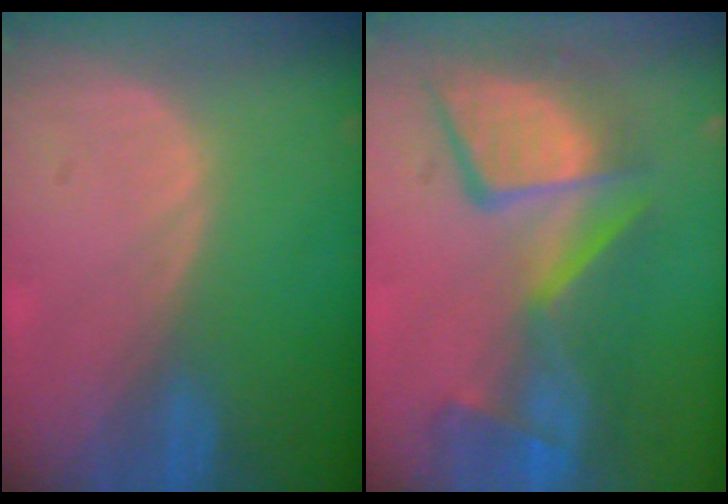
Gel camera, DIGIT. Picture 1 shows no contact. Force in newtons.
{"total": 11.8, "press": 10.8, "slide": 4.7}